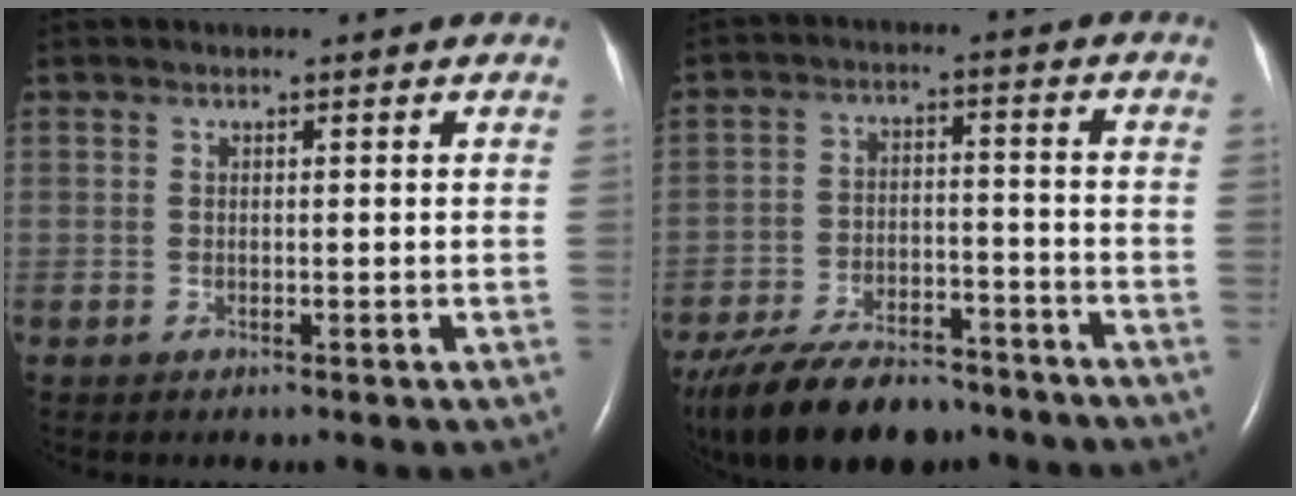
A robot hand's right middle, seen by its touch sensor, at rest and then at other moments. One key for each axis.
{"total": 15.8, "fx": -12.8, "fy": 5.6, "fz": 7.4, "tx": -0.150, "ty": -0.008, "tz": -0.207}